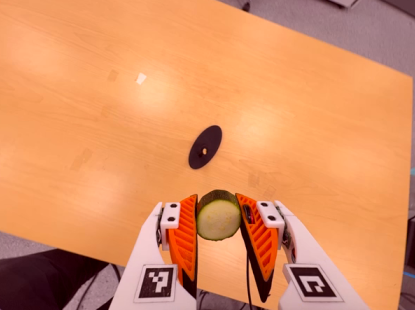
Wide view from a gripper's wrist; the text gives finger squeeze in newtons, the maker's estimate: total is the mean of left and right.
{"total": 10.0, "left": 9.5, "right": 10.4}